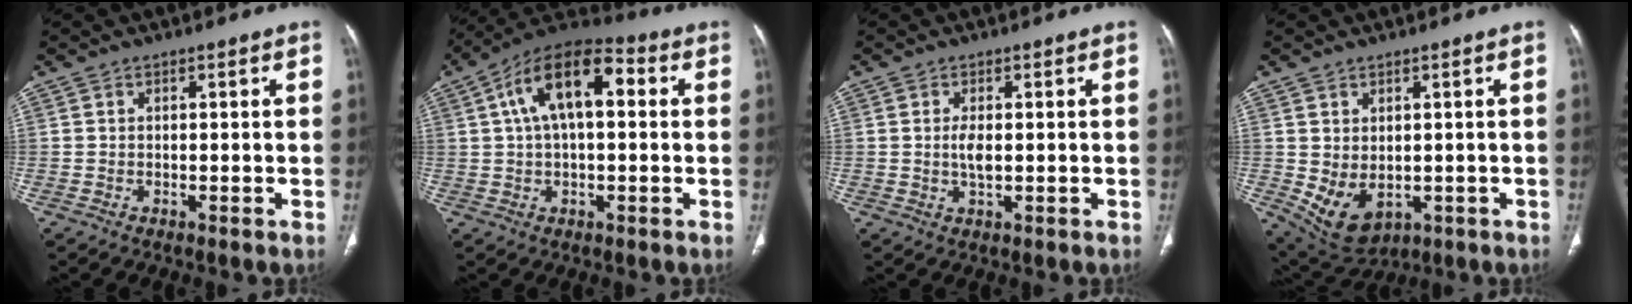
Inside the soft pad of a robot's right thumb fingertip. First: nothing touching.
{"total": 14.5, "force": [3.2, 7.2, 12.2], "torque": [-0.205, 0.034, 0.047]}
{"total": 2.7, "force": [0.1, 1.0, 2.5], "torque": [-0.053, -0.004, 0.003]}
{"total": 8.2, "force": [-0.9, 5.6, 5.9], "torque": [-0.094, -0.007, 0.014]}